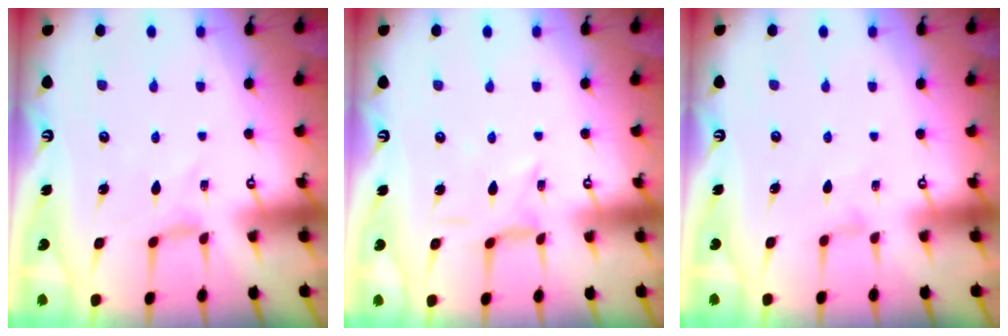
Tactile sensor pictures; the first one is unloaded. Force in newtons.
{"total": 2.2, "press": 2.2, "slide": 0.4}
{"total": 0.6, "press": 0.5, "slide": 0.3}